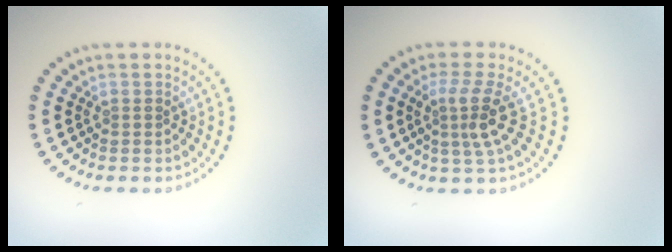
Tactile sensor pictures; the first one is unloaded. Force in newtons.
{"total": 3.3, "press": 2.3, "slide": 2.4}